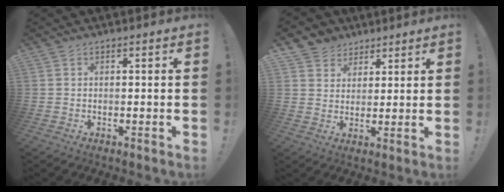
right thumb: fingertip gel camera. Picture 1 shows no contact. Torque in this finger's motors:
{"motor_torque": [-0.09, 1.03, 0.14, 0.02, 0.03]}